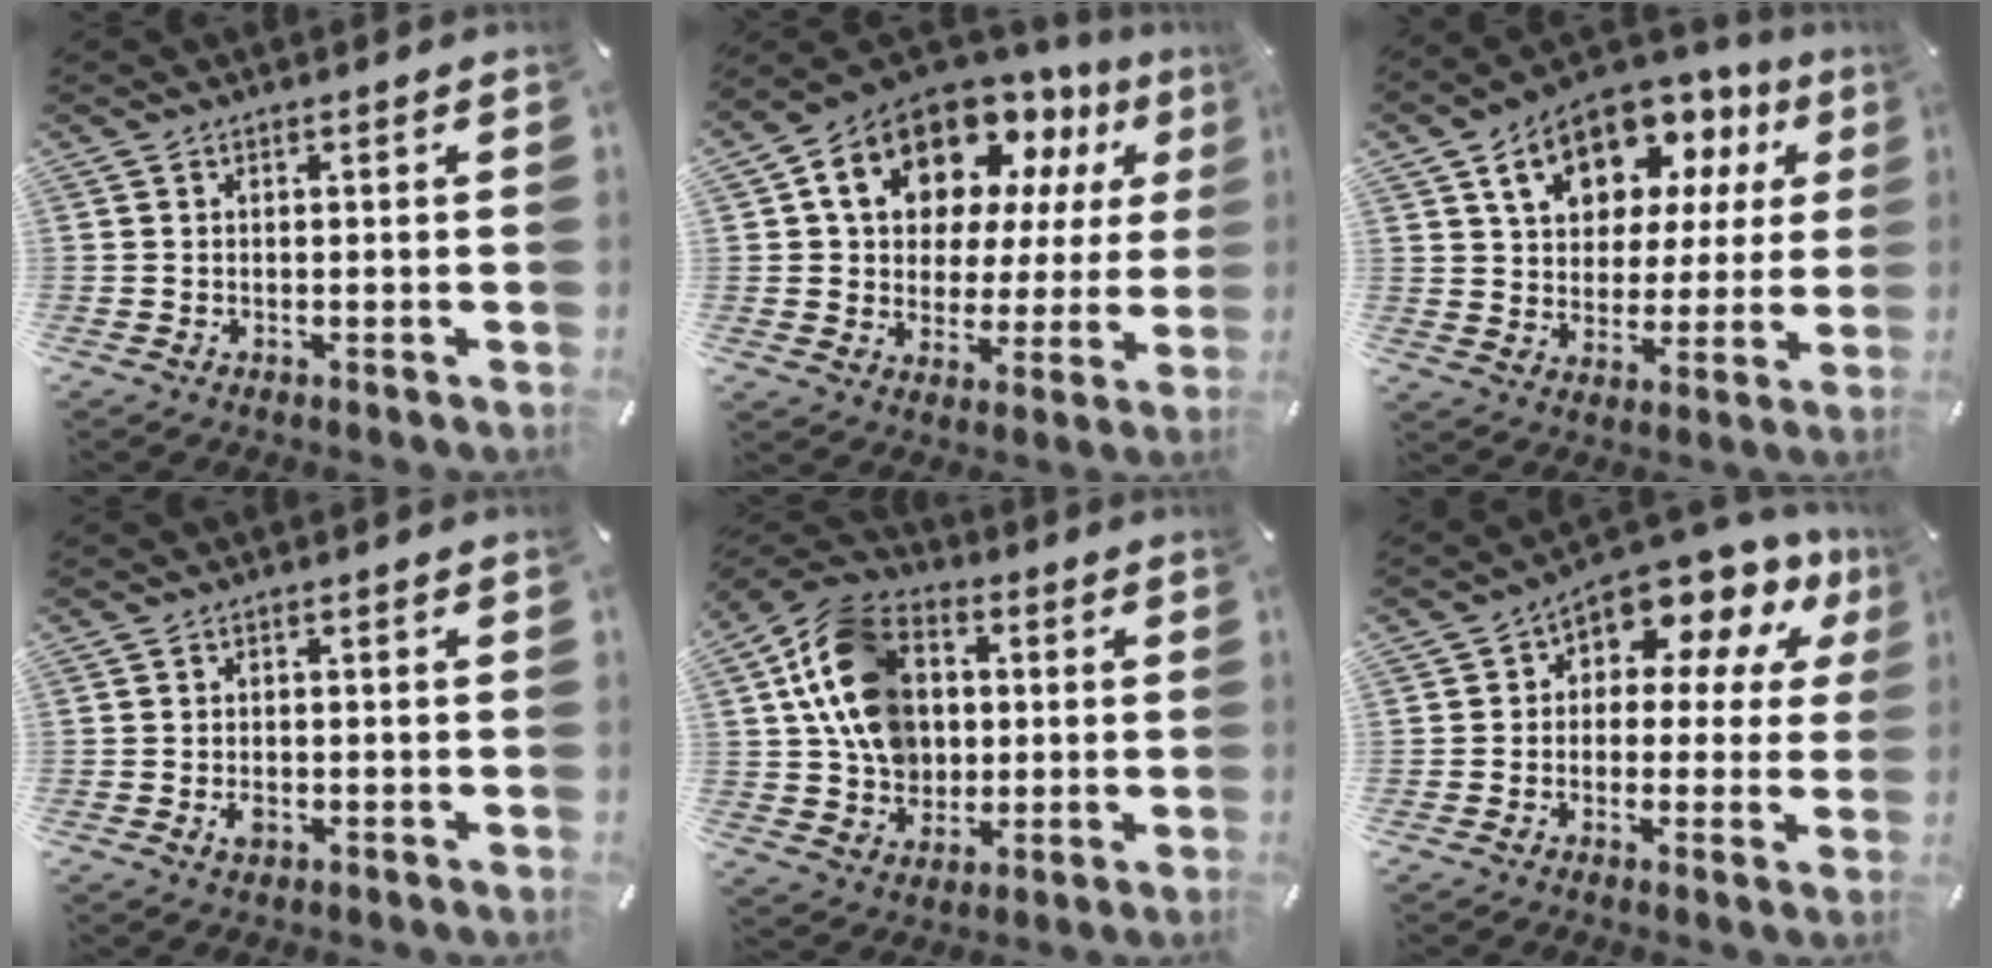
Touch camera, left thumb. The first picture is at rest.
{"total": 17.1, "force": [10.2, 11.2, 8.0], "torque": [-0.153, -0.054, 0.189]}
{"total": 14.7, "force": [8.0, 10.1, 7.1], "torque": [-0.128, -0.036, 0.144]}
{"total": 2.1, "force": [-0.7, 1.3, 1.4], "torque": [-0.032, -0.002, -0.014]}
{"total": 16.4, "force": [2.0, 13.7, 8.9], "torque": [-0.190, 0.002, 0.041]}
{"total": 9.0, "force": [5.5, 5.1, 5.0], "torque": [-0.081, -0.056, 0.101]}